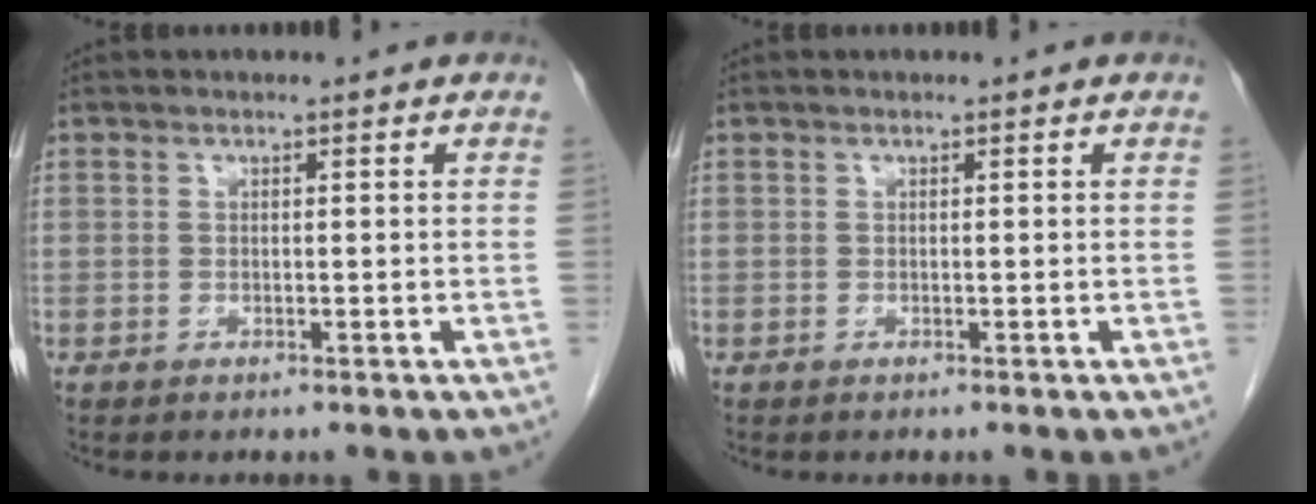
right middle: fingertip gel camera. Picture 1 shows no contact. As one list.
[{"total": 0.0}]